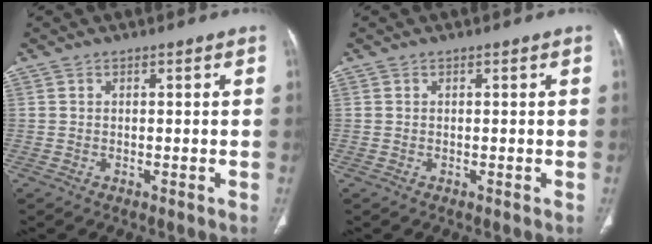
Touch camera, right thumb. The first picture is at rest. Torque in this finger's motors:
{"motor_torque": [0.02, 0.02, 0.00, 0.00, 0.01]}